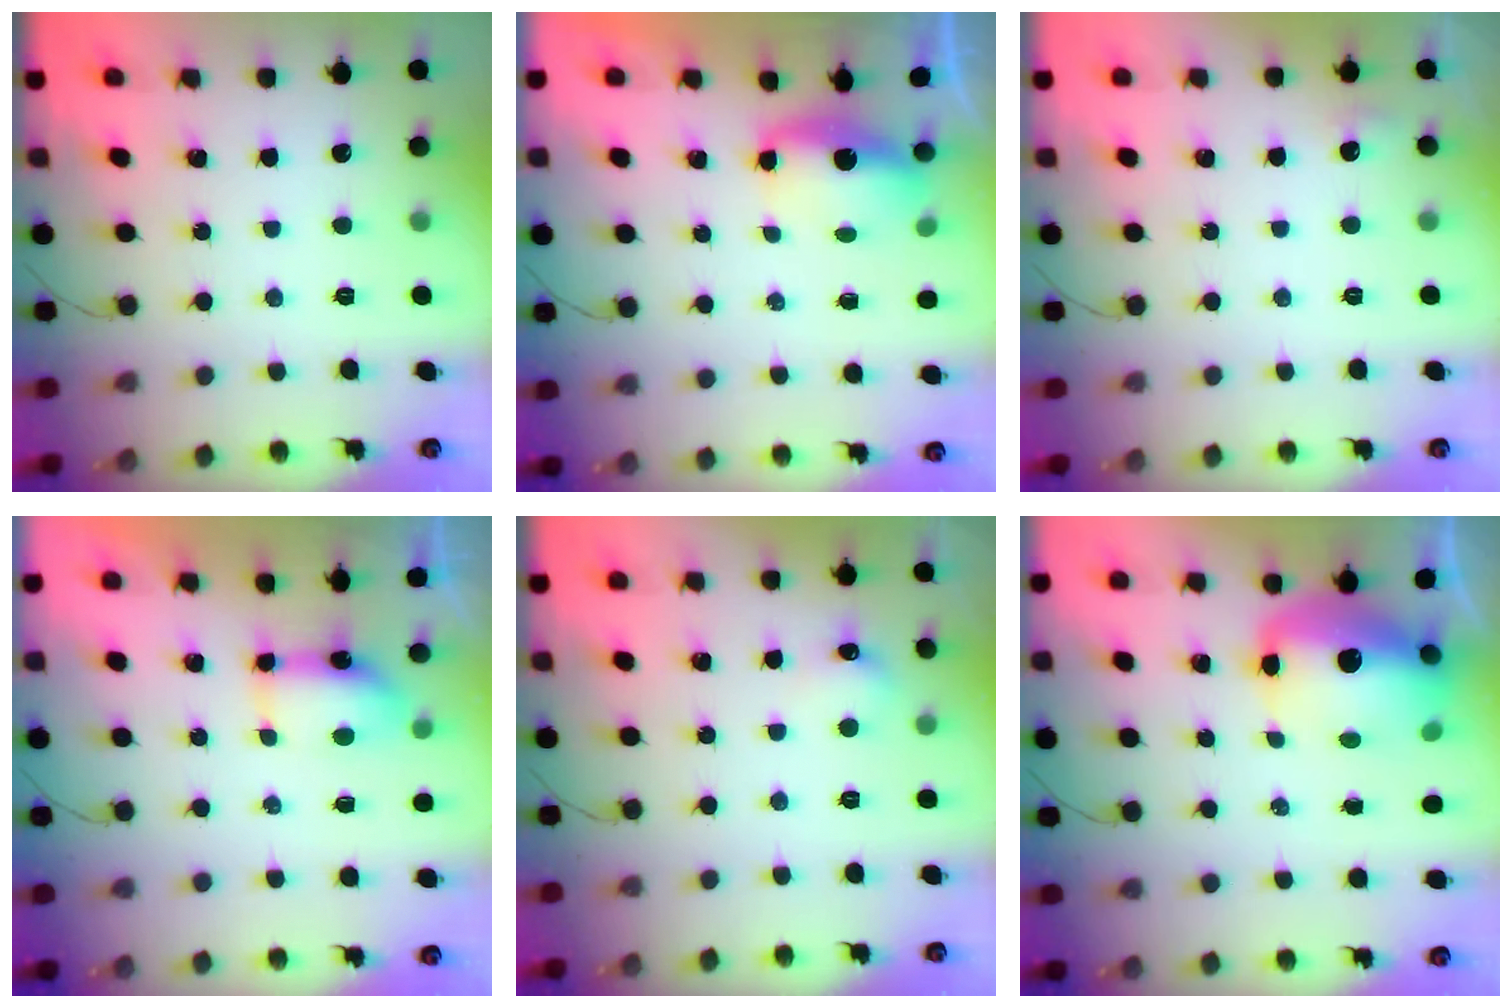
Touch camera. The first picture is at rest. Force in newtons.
{"total": 5.7, "press": 5.7, "slide": 0.4}
{"total": 3.8, "press": 3.6, "slide": 1.4}
{"total": 6.1, "press": 6.0, "slide": 1.1}
{"total": 6.2, "press": 6.1, "slide": 1.2}
{"total": 14.9, "press": 14.5, "slide": 3.4}